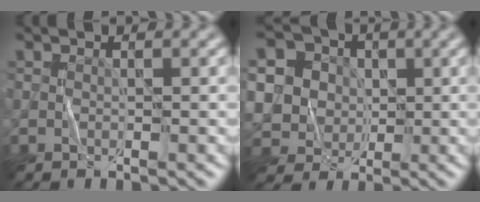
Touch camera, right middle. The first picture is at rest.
{"total": 9.2, "force": [1.8, 8.1, 3.9], "torque": [-0.109, 0.024, 0.018]}